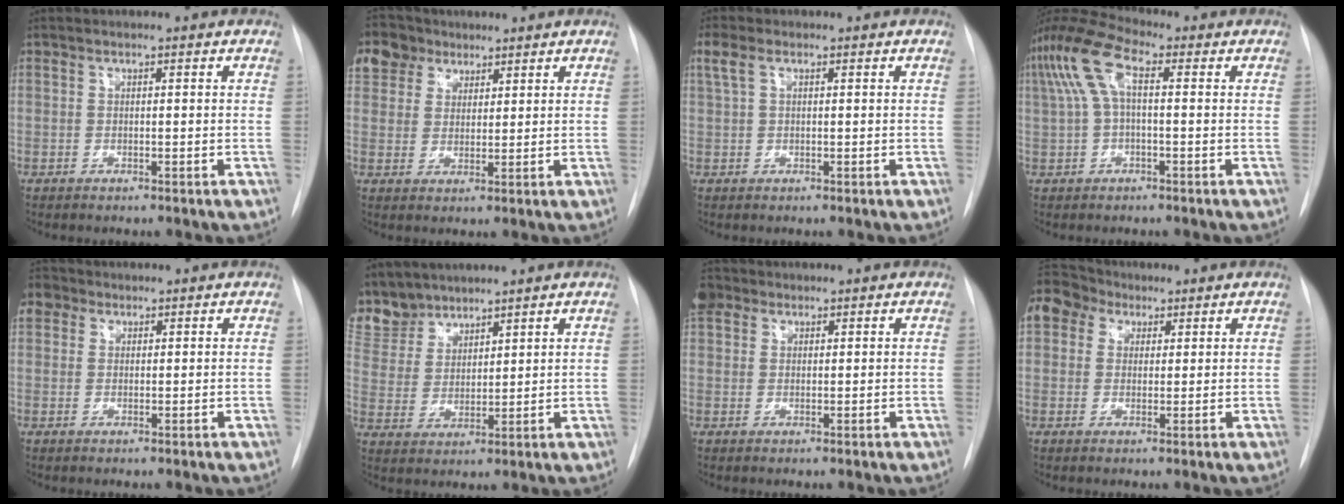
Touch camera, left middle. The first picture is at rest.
{"total": 7.1, "force": [4.8, 5.1, 0.6], "torque": [-0.017, 0.018, 0.097]}
{"total": 1.1, "force": [0.7, 0.5, 0.7], "torque": [-0.030, 0.017, 0.022]}
{"total": 7.2, "force": [1.5, 2.1, 6.8], "torque": [-0.156, 0.034, 0.027]}
{"total": 3.2, "force": [1.6, 2.6, 0.8], "torque": [-0.014, 0.013, 0.028]}
{"total": 9.3, "force": [8.6, 3.5, 0.0], "torque": [-0.008, 0.002, 0.189]}
{"total": 3.4, "force": [2.3, 2.5, 0.4], "torque": [-0.014, 0.011, 0.049]}
{"total": 12.2, "force": [6.7, 9.5, 3.9], "torque": [-0.124, 0.061, 0.129]}